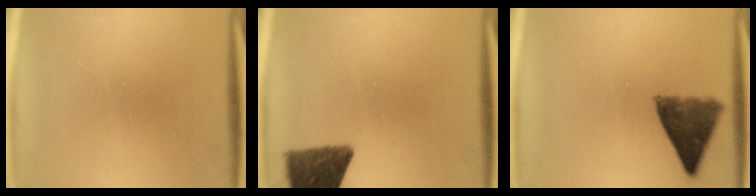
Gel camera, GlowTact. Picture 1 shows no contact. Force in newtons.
{"total": 10.2}
{"total": 8.1}